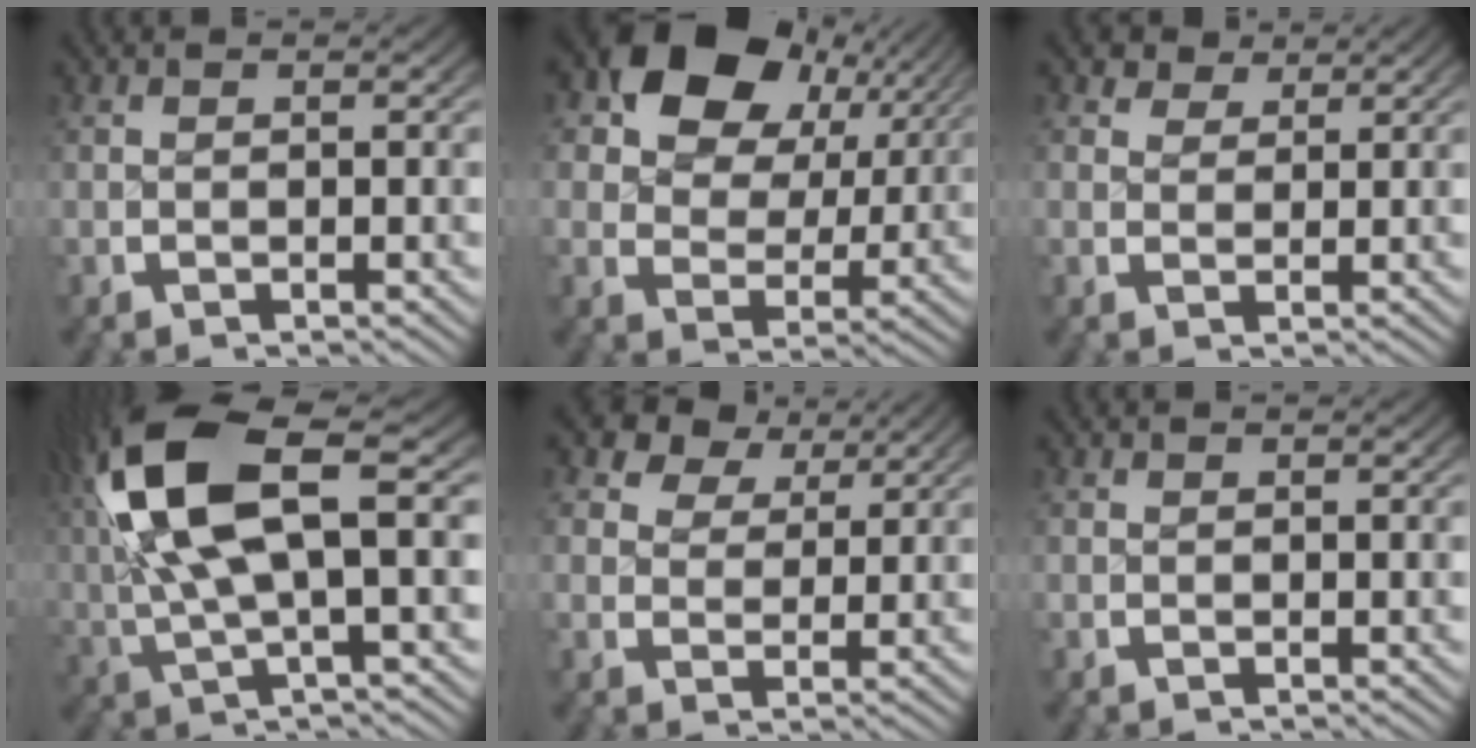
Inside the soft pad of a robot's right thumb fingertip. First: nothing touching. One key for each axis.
{"total": 10.8, "fx": 3.8, "fy": 7.1, "fz": 7.2, "tx": -0.133, "ty": -0.005, "tz": 0.065}
{"total": 2.5, "fx": 2.1, "fy": 1.2, "fz": 0.8, "tx": -0.011, "ty": -0.004, "tz": 0.036}
{"total": 11.9, "fx": 2.2, "fy": 5.7, "fz": 10.2, "tx": -0.218, "ty": -0.006, "tz": 0.042}
{"total": 5.1, "fx": 3.2, "fy": 3.1, "fz": 2.4, "tx": -0.044, "ty": -0.004, "tz": 0.054}
{"total": 0.0}